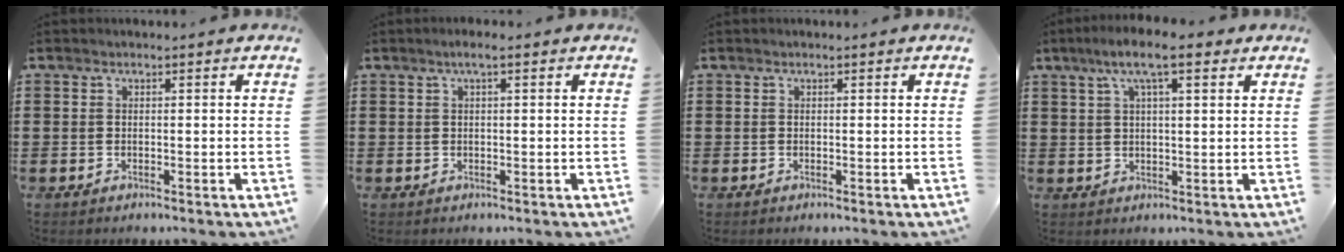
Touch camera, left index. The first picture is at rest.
{"total": 1.4, "force": [0.5, 0.1, 1.3], "torque": [-0.025, 0.002, 0.008]}
{"total": 0.0}
{"total": 7.7, "force": [4.3, 1.7, 6.2], "torque": [-0.120, 0.010, 0.072]}